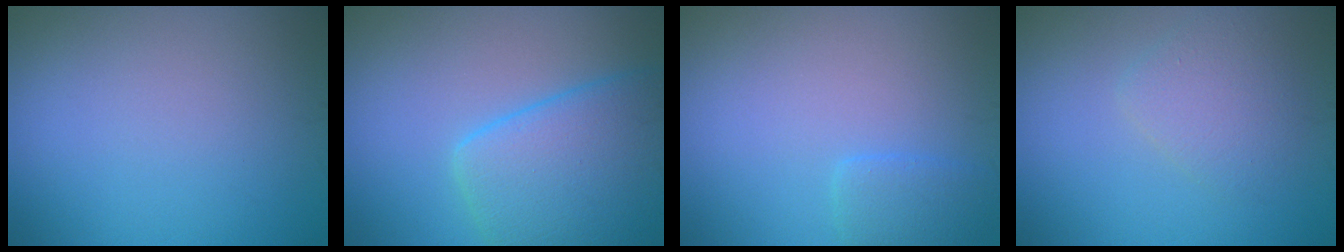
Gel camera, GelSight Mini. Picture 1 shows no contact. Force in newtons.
{"total": 7.9, "press": 7.9, "slide": 0.4}
{"total": 1.7, "press": 1.7, "slide": 0.2}
{"total": 2.4, "press": 2.4, "slide": 0.2}